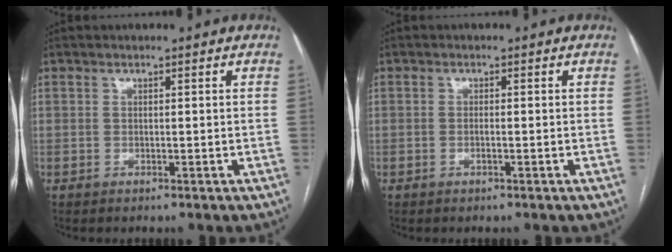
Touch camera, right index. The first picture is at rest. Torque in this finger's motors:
{"motor_torque": [-0.01, 0.08, -0.04, 0.00]}